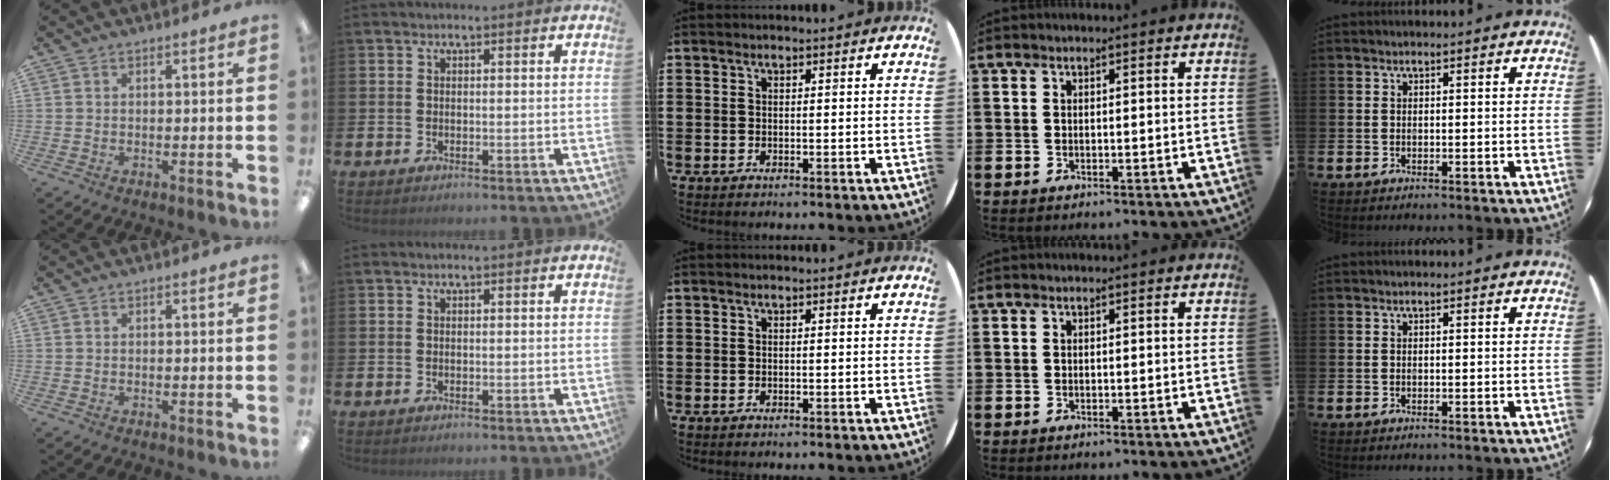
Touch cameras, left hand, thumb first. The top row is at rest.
{}